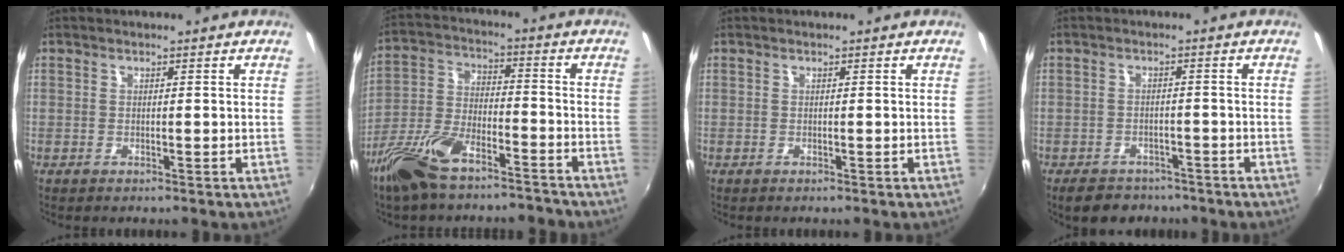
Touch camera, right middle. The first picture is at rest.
{"total": 15.2, "force": [-11.7, 5.6, 8.0], "torque": [-0.177, -0.010, -0.213]}
{"total": 0.0}
{"total": 7.1, "force": [-5.6, 3.8, 2.2], "torque": [-0.053, -0.002, -0.081]}